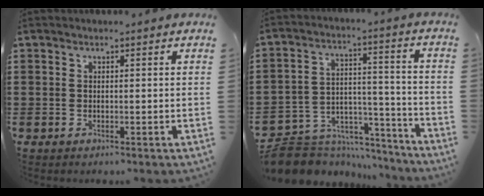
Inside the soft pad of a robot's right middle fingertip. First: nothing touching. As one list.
[{"total": 6.8, "force": [-6.1, 2.9, 0.4], "torque": [-0.016, 0.007, -0.120]}]